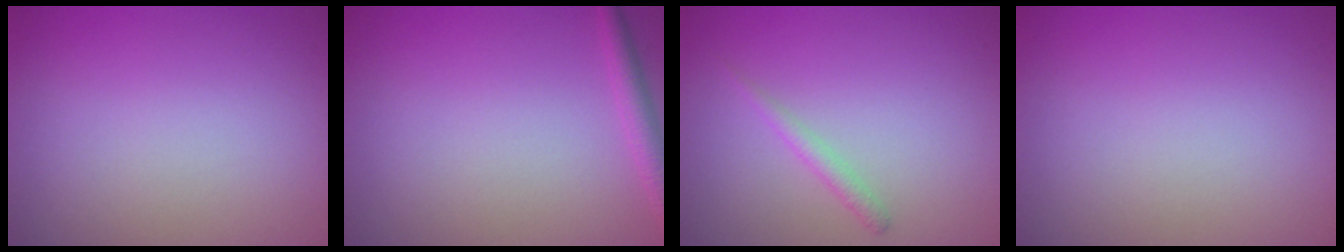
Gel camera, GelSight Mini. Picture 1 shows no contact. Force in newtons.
{"total": 1.8, "press": 1.8, "slide": 0.1}
{"total": 1.2, "press": 1.2, "slide": 0.1}
{"total": 0.0}